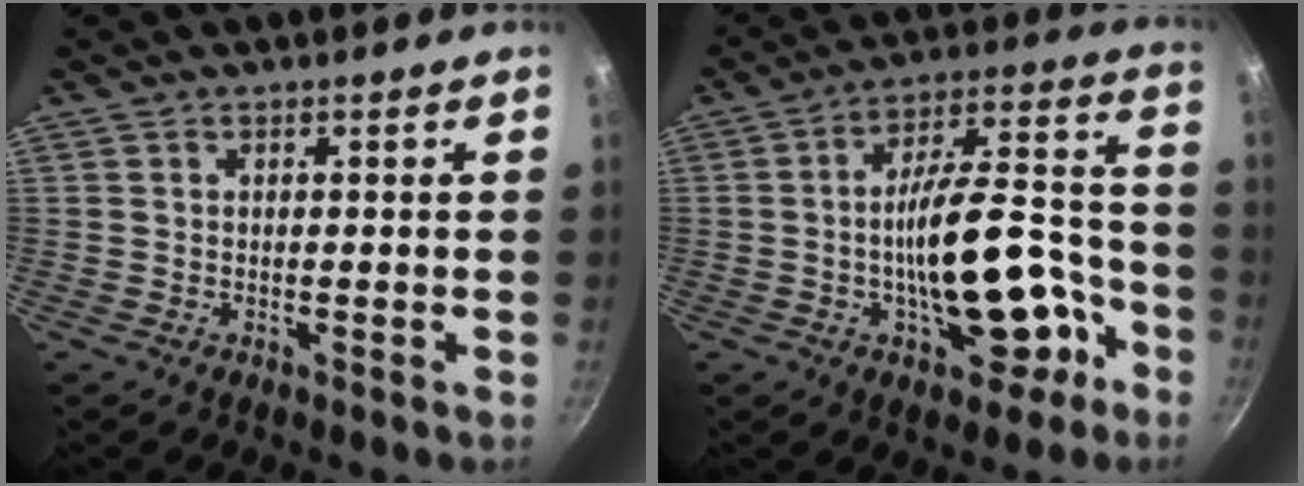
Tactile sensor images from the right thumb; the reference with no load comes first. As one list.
[{"total": 18.9, "force": [-6.3, 8.6, 15.6], "torque": [-0.199, 0.070, -0.085]}]